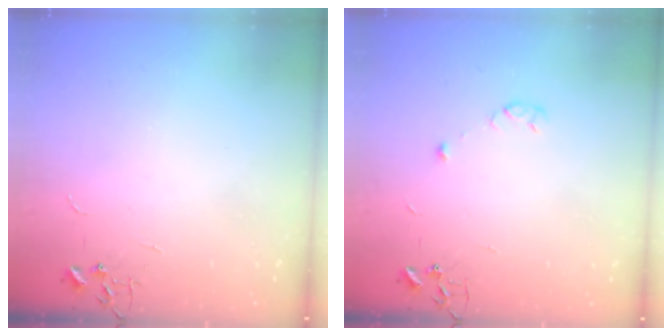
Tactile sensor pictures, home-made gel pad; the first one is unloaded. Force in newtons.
{"total": 4.3, "press": 4.2, "slide": 0.7}